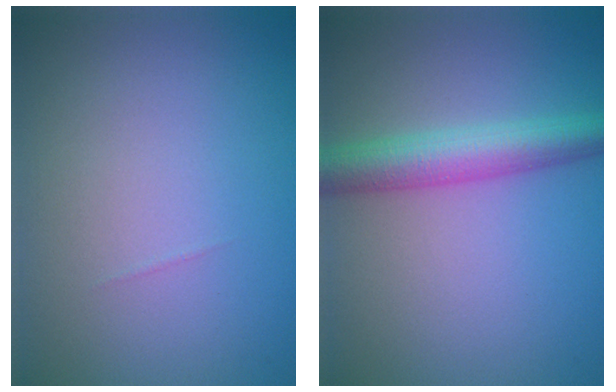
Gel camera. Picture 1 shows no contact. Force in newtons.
{"total": 4.7, "press": 4.7, "slide": 0.1}